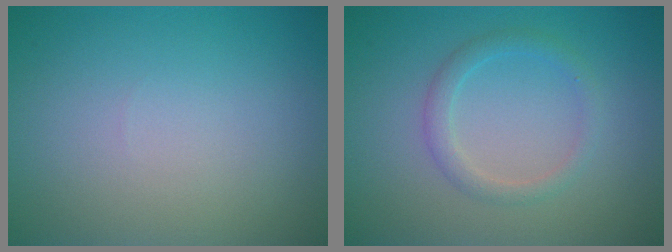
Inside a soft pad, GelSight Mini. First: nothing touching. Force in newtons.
{"total": 1.9, "press": 1.9, "slide": 0.1}